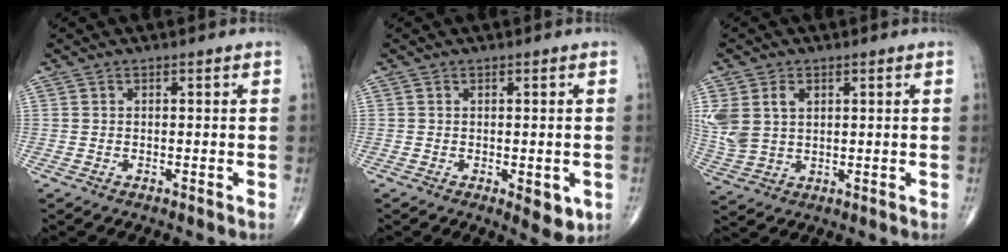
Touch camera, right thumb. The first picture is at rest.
{"total": 4.8, "force": [-1.3, 2.1, 4.1], "torque": [-0.038, -0.008, -0.011]}
{"total": 8.7, "force": [2.6, 6.0, 5.8], "torque": [-0.124, 0.001, 0.064]}